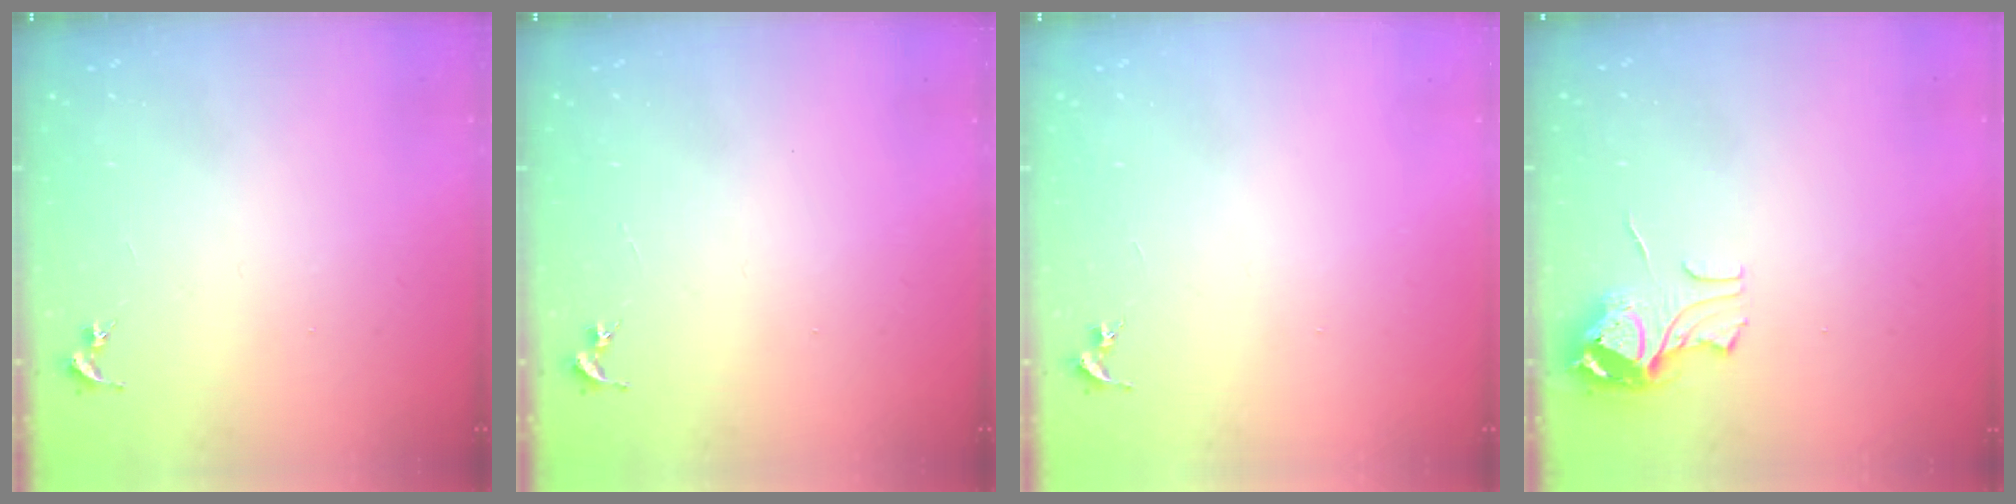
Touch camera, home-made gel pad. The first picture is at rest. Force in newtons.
{"total": 0.0}
{"total": 0.0}
{"total": 7.7, "press": 7.7, "slide": 0.7}